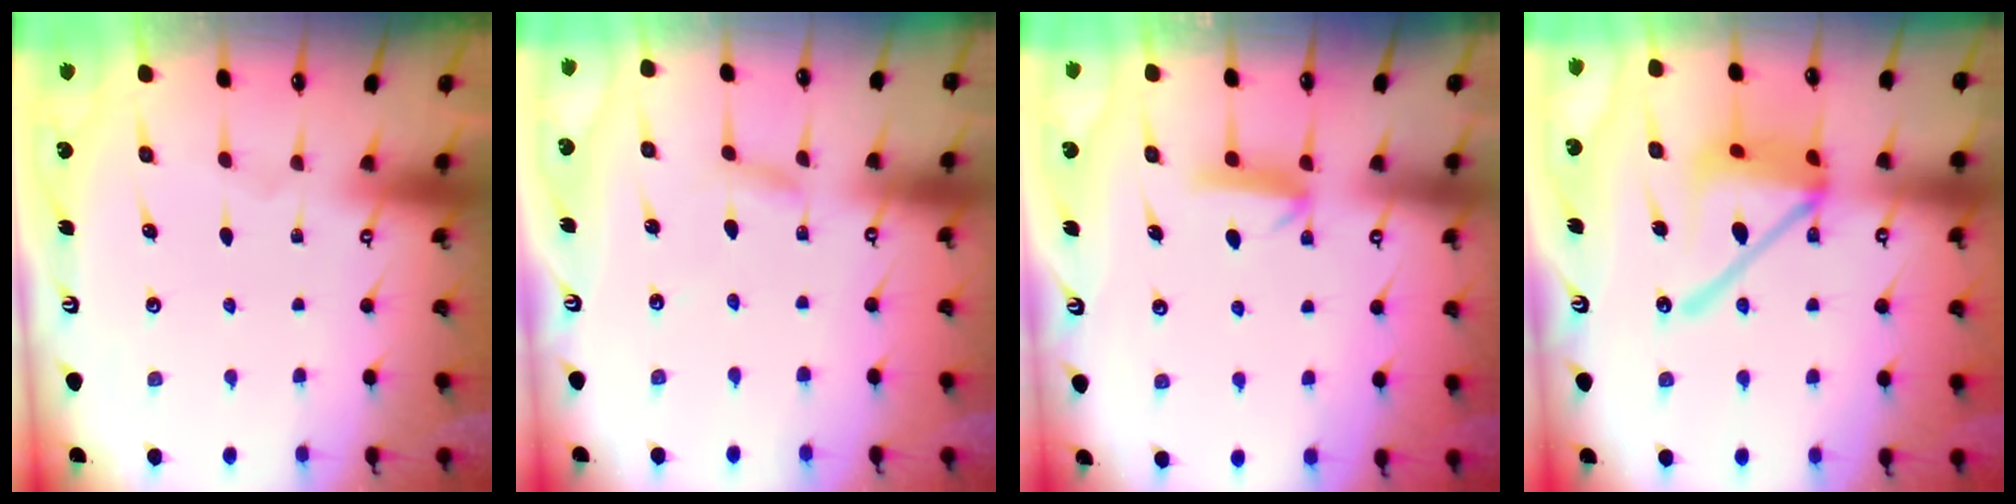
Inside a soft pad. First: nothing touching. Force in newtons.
{"total": 1.7, "press": 1.7, "slide": 0.2}
{"total": 6.2, "press": 6.2, "slide": 0.6}
{"total": 16.9, "press": 16.8, "slide": 1.7}